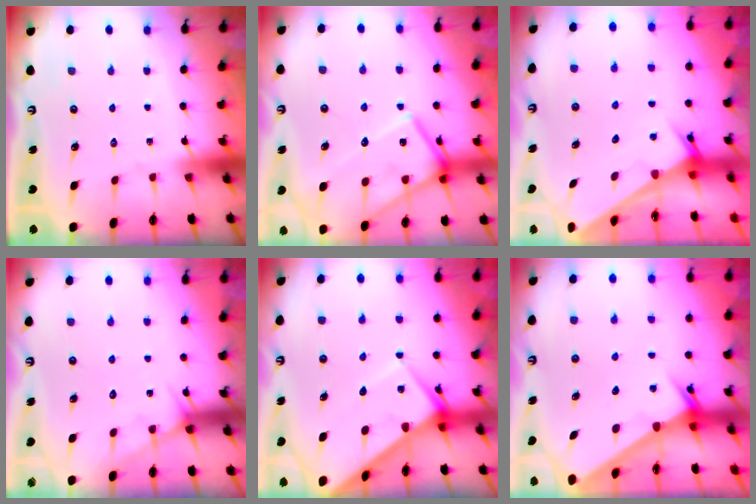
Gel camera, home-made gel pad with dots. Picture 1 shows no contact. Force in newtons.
{"total": 19.1, "press": 19.0, "slide": 1.7}
{"total": 2.4, "press": 2.4, "slide": 0.2}
{"total": 5.7, "press": 5.7, "slide": 0.4}
{"total": 9.4, "press": 9.3, "slide": 1.0}
{"total": 2.6, "press": 2.6, "slide": 0.1}